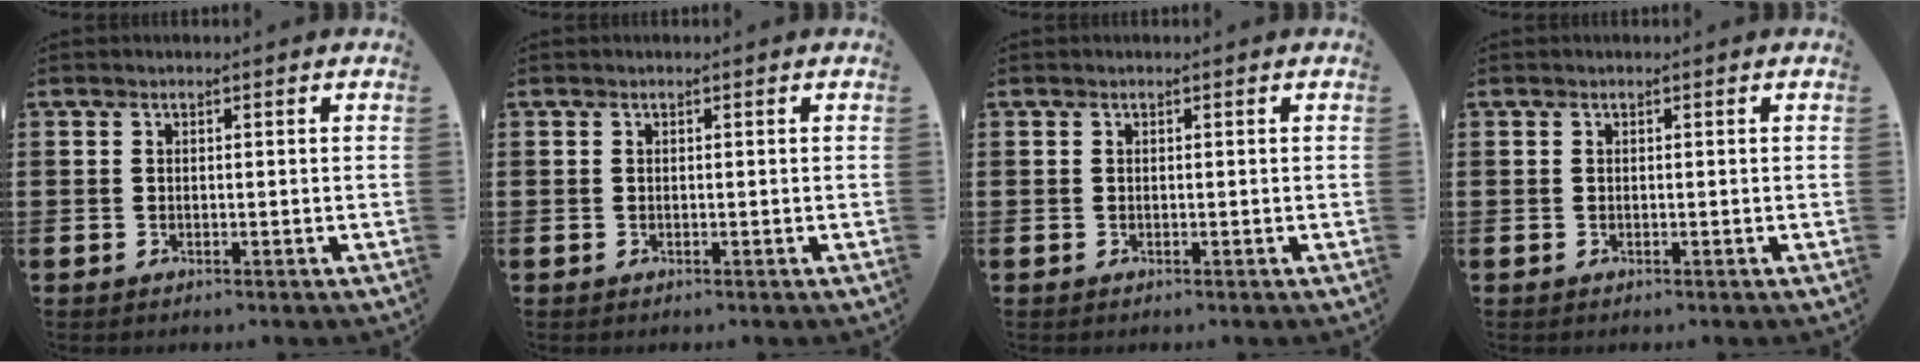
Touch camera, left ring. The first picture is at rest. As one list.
[{"total": 0.0}, {"total": 0.0}, {"total": 0.0}]